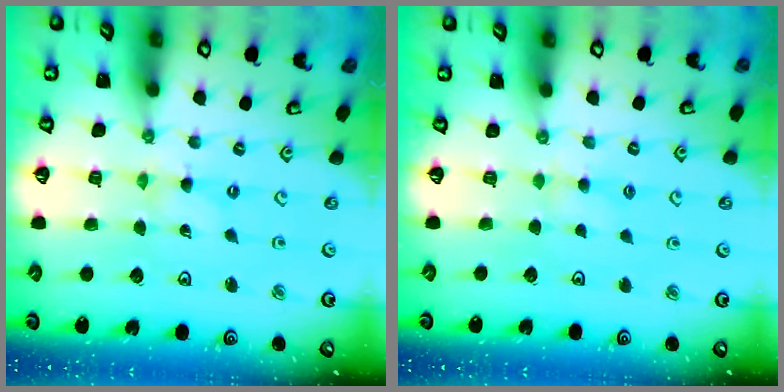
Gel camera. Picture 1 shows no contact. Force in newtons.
{"total": 2.8, "press": 2.7, "slide": 0.5}